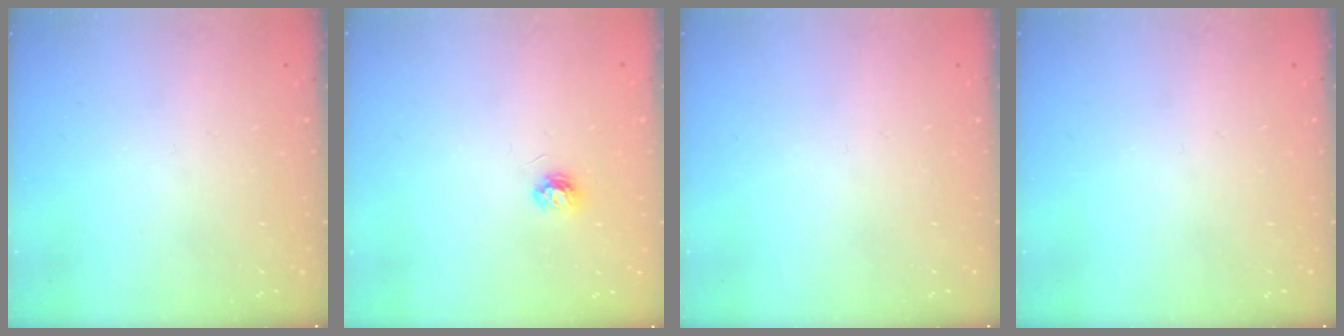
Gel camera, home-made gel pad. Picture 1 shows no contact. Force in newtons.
{"total": 3.9, "press": 3.9, "slide": 0.5}
{"total": 0.0}
{"total": 0.0}